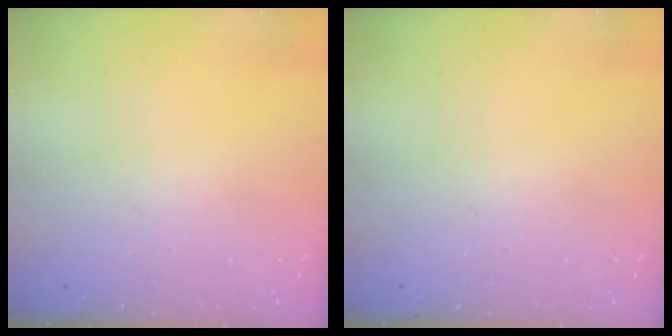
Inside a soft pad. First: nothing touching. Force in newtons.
{"total": 0.0}